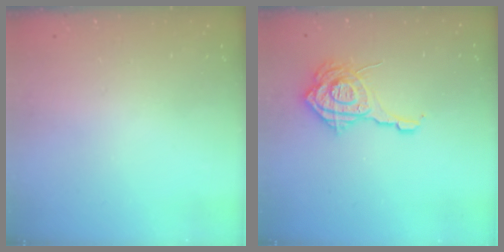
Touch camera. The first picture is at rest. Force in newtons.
{"total": 15.4, "press": 15.4, "slide": 1.3}